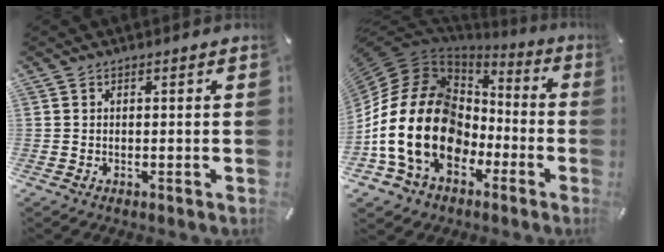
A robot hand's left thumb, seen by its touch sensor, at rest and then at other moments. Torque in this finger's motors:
{"motor_torque": [0.47, 4.17, 2.67, 0.10, 1.05]}